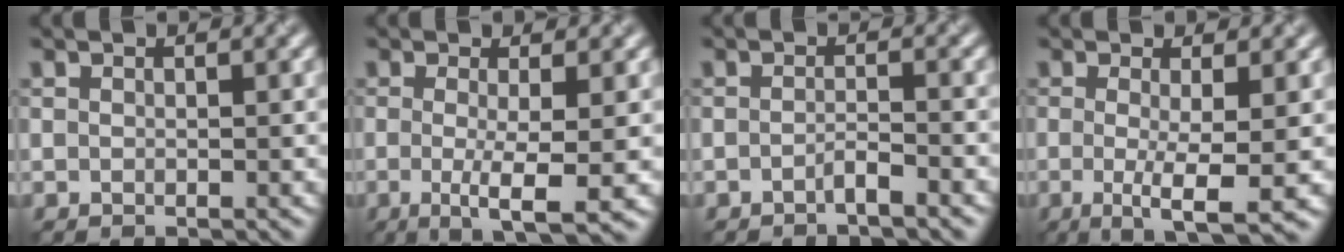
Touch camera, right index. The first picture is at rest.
{"total": 4.8, "force": [-1.4, 0.7, 4.6], "torque": [-0.076, -0.005, -0.014]}
{"total": 1.7, "force": [-1.4, 0.1, 0.9], "torque": [-0.012, 0.009, -0.023]}
{"total": 4.7, "force": [-1.3, 0.7, 4.5], "torque": [-0.073, -0.006, -0.012]}